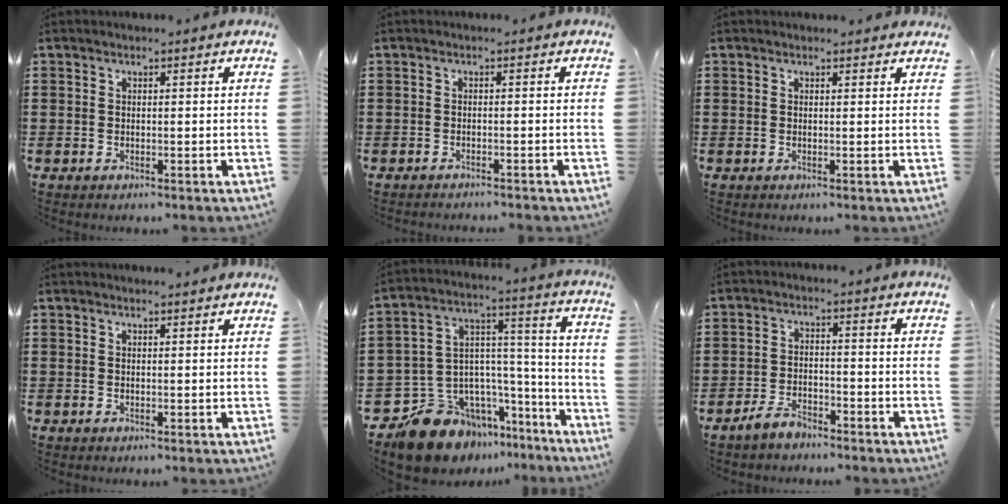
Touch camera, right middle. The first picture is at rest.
{"total": 0.9, "force": [-0.9, -0.1, 0.0], "torque": [-0.003, 0.000, -0.019]}
{"total": 0.5, "force": [0.4, 0.4, 0.1], "torque": [0.004, -0.002, 0.005]}
{"total": 0.5, "force": [0.5, -0.1, 0.1], "torque": [0.005, -0.005, 0.008]}
{"total": 13.8, "force": [-11.4, 7.1, 3.1], "torque": [-0.094, 0.021, -0.208]}
{"total": 3.6, "force": [-3.2, 1.1, 1.1], "torque": [-0.029, 0.008, -0.066]}